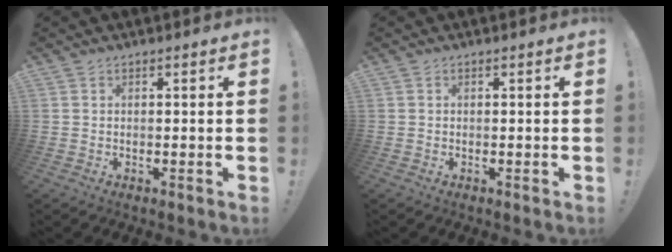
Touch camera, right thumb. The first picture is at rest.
{"total": 0.0}